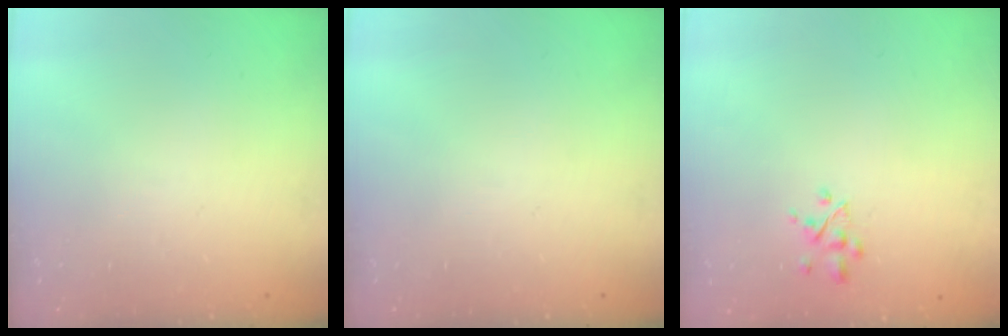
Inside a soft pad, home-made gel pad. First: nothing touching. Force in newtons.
{"total": 0.0}
{"total": 2.3, "press": 2.3, "slide": 0.3}